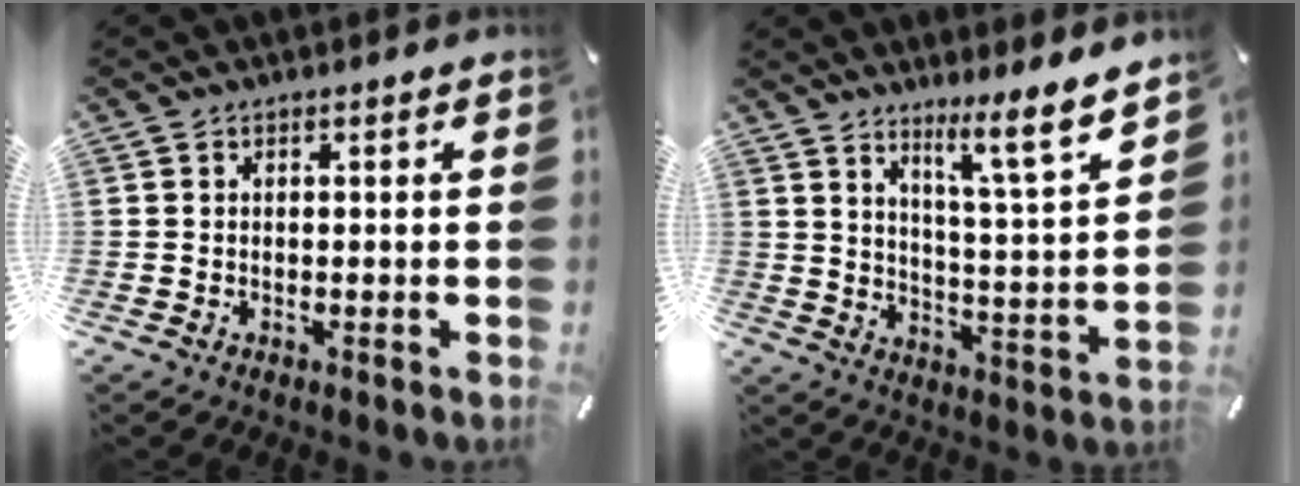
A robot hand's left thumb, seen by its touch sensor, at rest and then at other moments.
{"total": 11.0, "force": [8.5, 1.0, 6.9], "torque": [-0.102, -0.067, 0.138]}